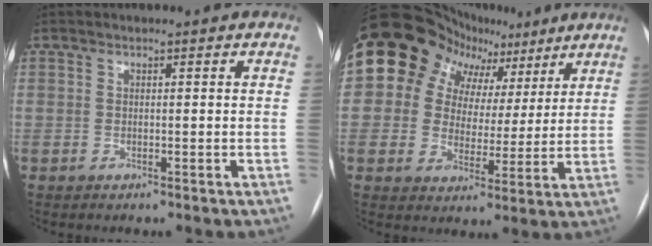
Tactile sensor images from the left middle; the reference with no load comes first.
{"total": 14.5, "force": [6.8, 11.8, 5.1], "torque": [-0.078, 0.065, 0.102]}